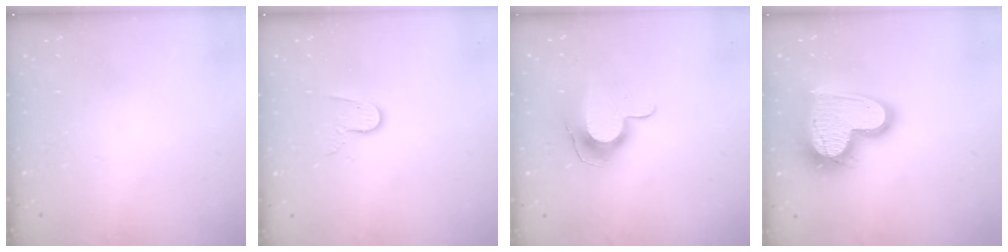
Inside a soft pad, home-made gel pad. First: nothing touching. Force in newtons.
{"total": 6.5, "press": 6.4, "slide": 0.5}
{"total": 9.9, "press": 9.9, "slide": 0.4}
{"total": 20.6, "press": 20.5, "slide": 1.8}